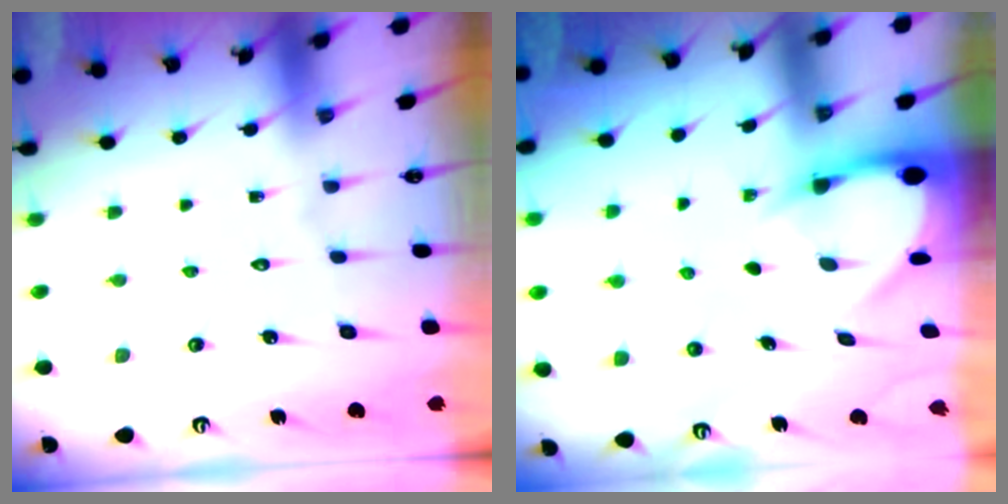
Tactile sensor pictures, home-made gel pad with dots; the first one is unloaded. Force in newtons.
{"total": 3.1, "press": 3.1, "slide": 0.2}